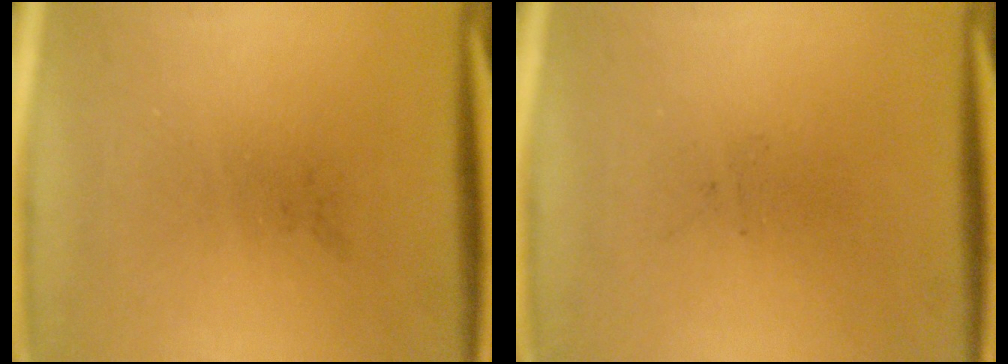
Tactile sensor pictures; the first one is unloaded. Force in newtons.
{"total": 0.0}